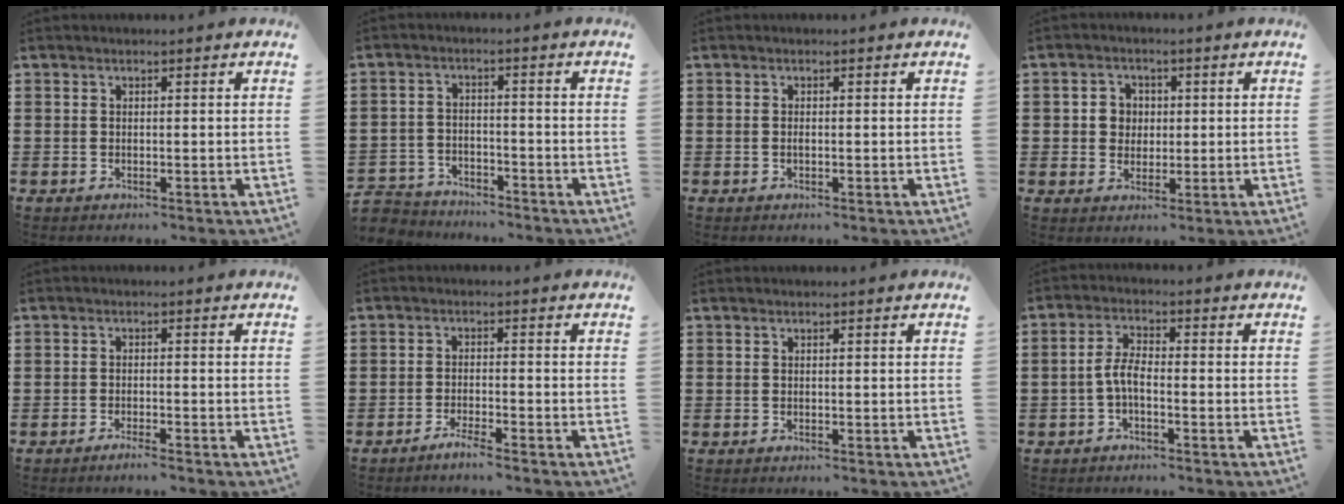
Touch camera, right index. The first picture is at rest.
{"total": 3.9, "force": [-3.9, 0.8, -0.3], "torque": [-0.011, -0.005, -0.086]}
{"total": 0.5, "force": [-0.1, 0.1, 0.5], "torque": [-0.012, -0.004, -0.001]}
{"total": 3.5, "force": [0.3, 3.3, 1.1], "torque": [-0.034, 0.011, 0.001]}
{"total": 1.7, "force": [-1.5, -0.3, 0.7], "torque": [-0.011, -0.004, -0.028]}
{"total": 2.5, "force": [-2.2, -0.4, 1.1], "torque": [-0.018, -0.001, -0.041]}
{"total": 0.0}
{"total": 3.8, "force": [-1.3, 1.3, 3.3], "torque": [-0.081, 0.000, -0.032]}